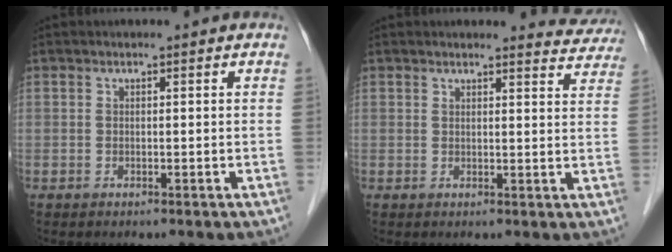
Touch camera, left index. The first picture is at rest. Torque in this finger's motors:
{"motor_torque": [0.90, -0.92, 0.06, -0.01]}